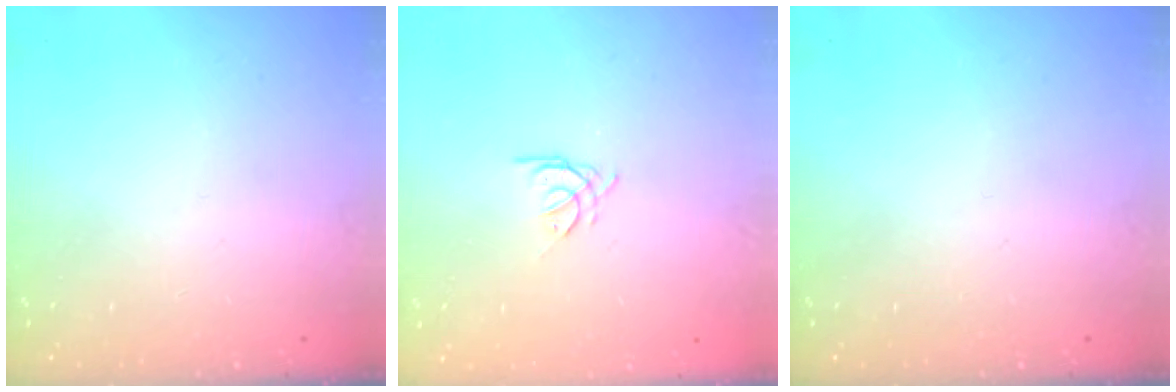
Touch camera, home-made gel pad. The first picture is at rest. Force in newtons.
{"total": 1.9, "press": 1.8, "slide": 0.5}
{"total": 0.0}